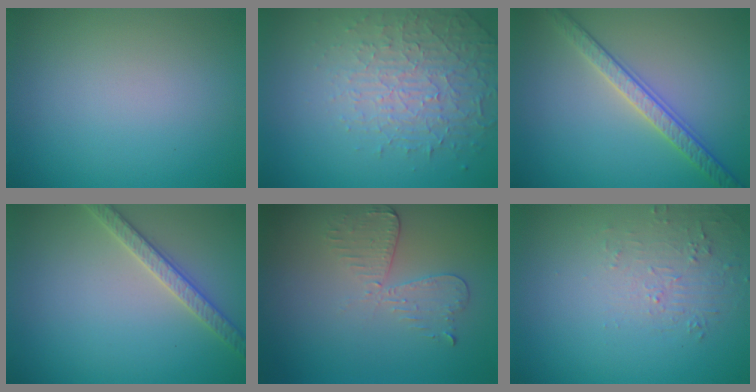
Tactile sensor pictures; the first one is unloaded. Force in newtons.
{"total": 4.6, "press": 3.1, "slide": 3.3}
{"total": 3.5, "press": 3.2, "slide": 1.3}
{"total": 2.7, "press": 2.7, "slide": 0.1}
{"total": 3.0, "press": 2.6, "slide": 1.5}
{"total": 1.7, "press": 0.5, "slide": 1.7}